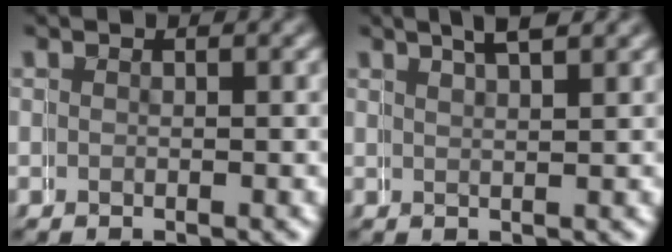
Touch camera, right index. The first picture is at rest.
{"total": 2.5, "force": [2.0, -0.7, 1.2], "torque": [-0.004, 0.011, 0.035]}